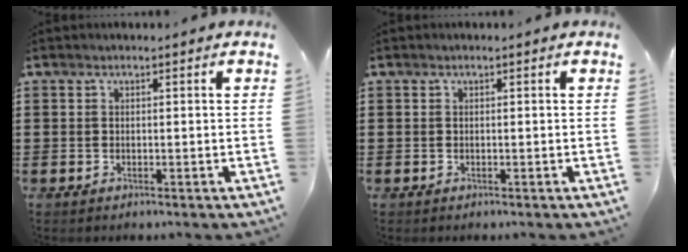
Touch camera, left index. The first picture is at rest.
{"total": 0.0}